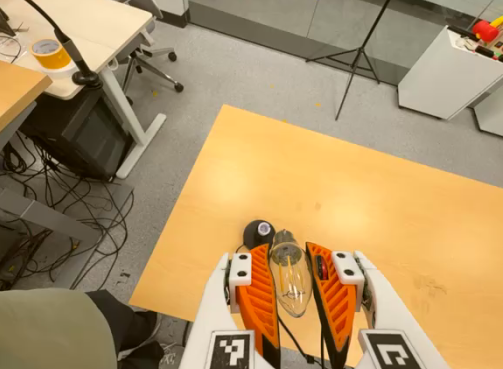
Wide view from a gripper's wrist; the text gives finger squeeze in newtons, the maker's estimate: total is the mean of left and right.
{"total": 20.3, "left": 21.8, "right": 18.9}